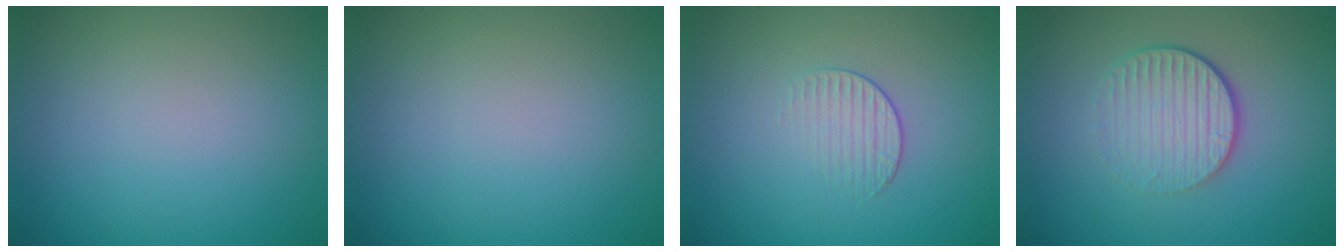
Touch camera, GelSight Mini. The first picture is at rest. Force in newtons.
{"total": 0.0}
{"total": 1.5, "press": 0.7, "slide": 1.3}
{"total": 4.5, "press": 2.8, "slide": 3.5}